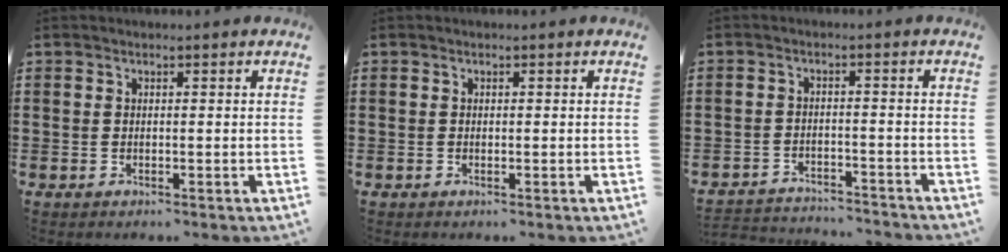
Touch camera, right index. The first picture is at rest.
{"total": 0.0}
{"total": 3.0, "force": [-3.0, 0.2, 0.1], "torque": [-0.008, 0.000, -0.064]}